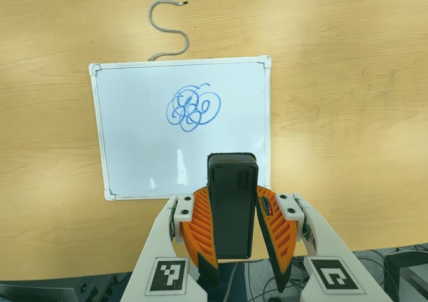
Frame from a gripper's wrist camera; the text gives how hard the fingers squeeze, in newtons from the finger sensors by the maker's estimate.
{"total": 7.9, "left": 7.0, "right": 8.9}